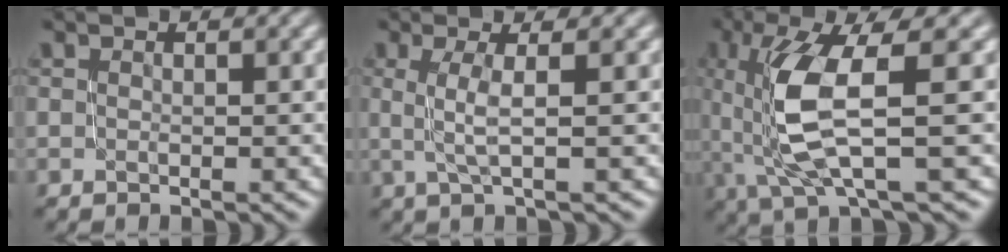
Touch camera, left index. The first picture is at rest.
{"total": 2.6, "force": [0.4, 0.7, 2.5], "torque": [-0.045, 0.004, 0.007]}
{"total": 7.8, "force": [0.6, 2.2, 7.5], "torque": [-0.157, -0.006, 0.020]}